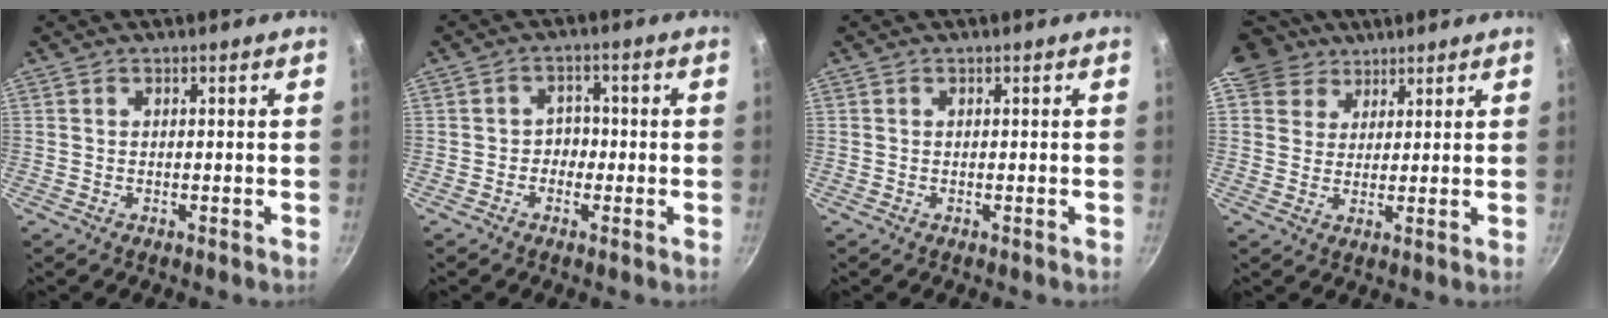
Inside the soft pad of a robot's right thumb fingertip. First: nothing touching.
{"total": 2.9, "force": [-0.9, 2.5, 1.1], "torque": [0.014, 0.012, -0.018]}
{"total": 0.0}
{"total": 9.0, "force": [5.6, 6.8, 1.9], "torque": [-0.004, 0.005, 0.096]}